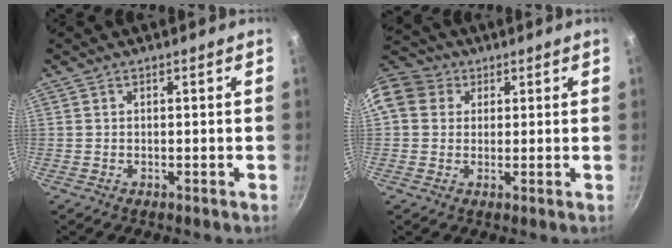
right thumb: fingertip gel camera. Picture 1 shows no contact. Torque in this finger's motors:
{"motor_torque": [1.99, 3.00, 1.49, 1.28, 0.50]}